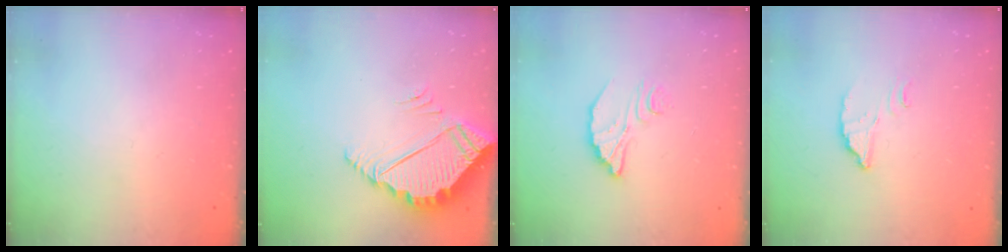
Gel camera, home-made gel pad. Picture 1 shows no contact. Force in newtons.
{"total": 4.5, "press": 4.4, "slide": 0.3}
{"total": 5.9, "press": 5.9, "slide": 0.2}
{"total": 2.6, "press": 2.6, "slide": 0.1}